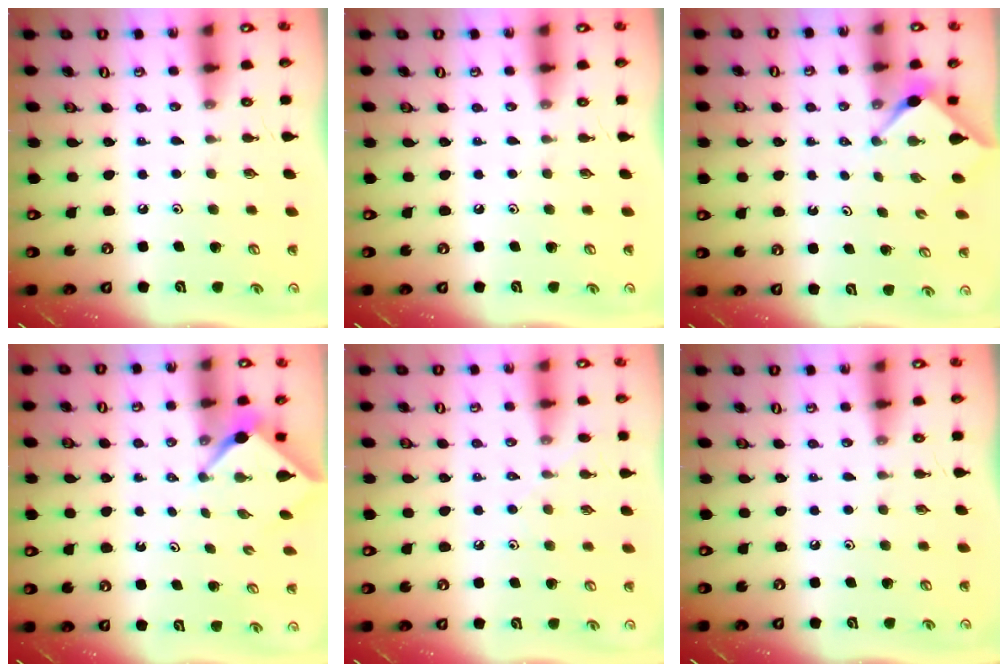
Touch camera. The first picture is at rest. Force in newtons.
{"total": 0.0}
{"total": 2.9, "press": 2.9, "slide": 0.4}
{"total": 2.5, "press": 2.5, "slide": 0.3}
{"total": 5.2, "press": 5.1, "slide": 0.8}
{"total": 0.0}